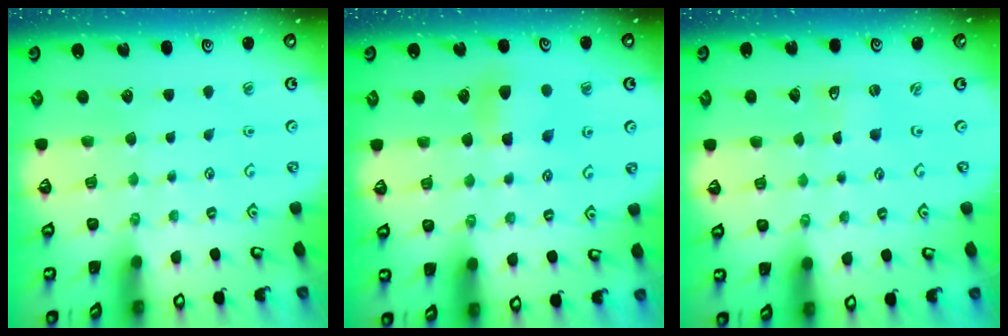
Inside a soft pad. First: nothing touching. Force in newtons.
{"total": 5.4, "press": 5.4, "slide": 0.2}
{"total": 0.0}